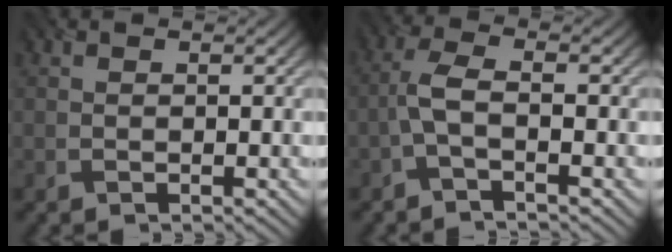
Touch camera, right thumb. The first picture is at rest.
{"total": 3.2, "force": [-1.2, 0.9, 2.9], "torque": [-0.072, 0.007, -0.033]}